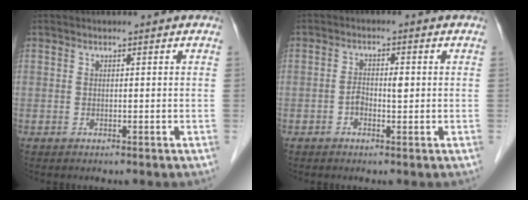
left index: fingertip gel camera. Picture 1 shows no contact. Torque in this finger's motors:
{"motor_torque": [0.04, 0.10, 0.06, 0.02]}